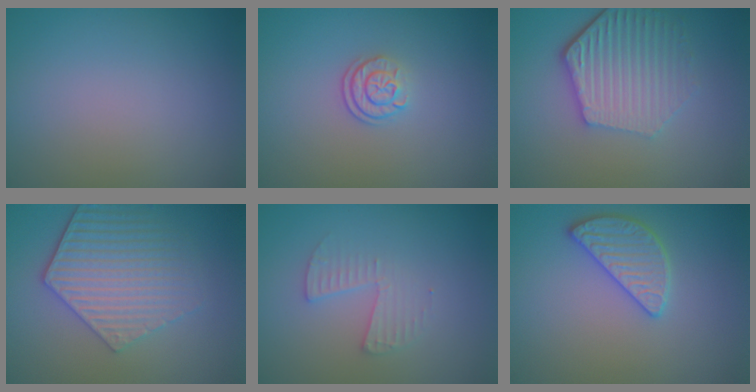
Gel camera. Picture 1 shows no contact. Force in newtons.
{"total": 2.2, "press": 1.8, "slide": 1.3}
{"total": 5.9, "press": 4.4, "slide": 3.9}
{"total": 4.6, "press": 4.0, "slide": 2.2}
{"total": 2.1, "press": 2.0, "slide": 0.1}
{"total": 2.8, "press": 2.8, "slide": 0.3}